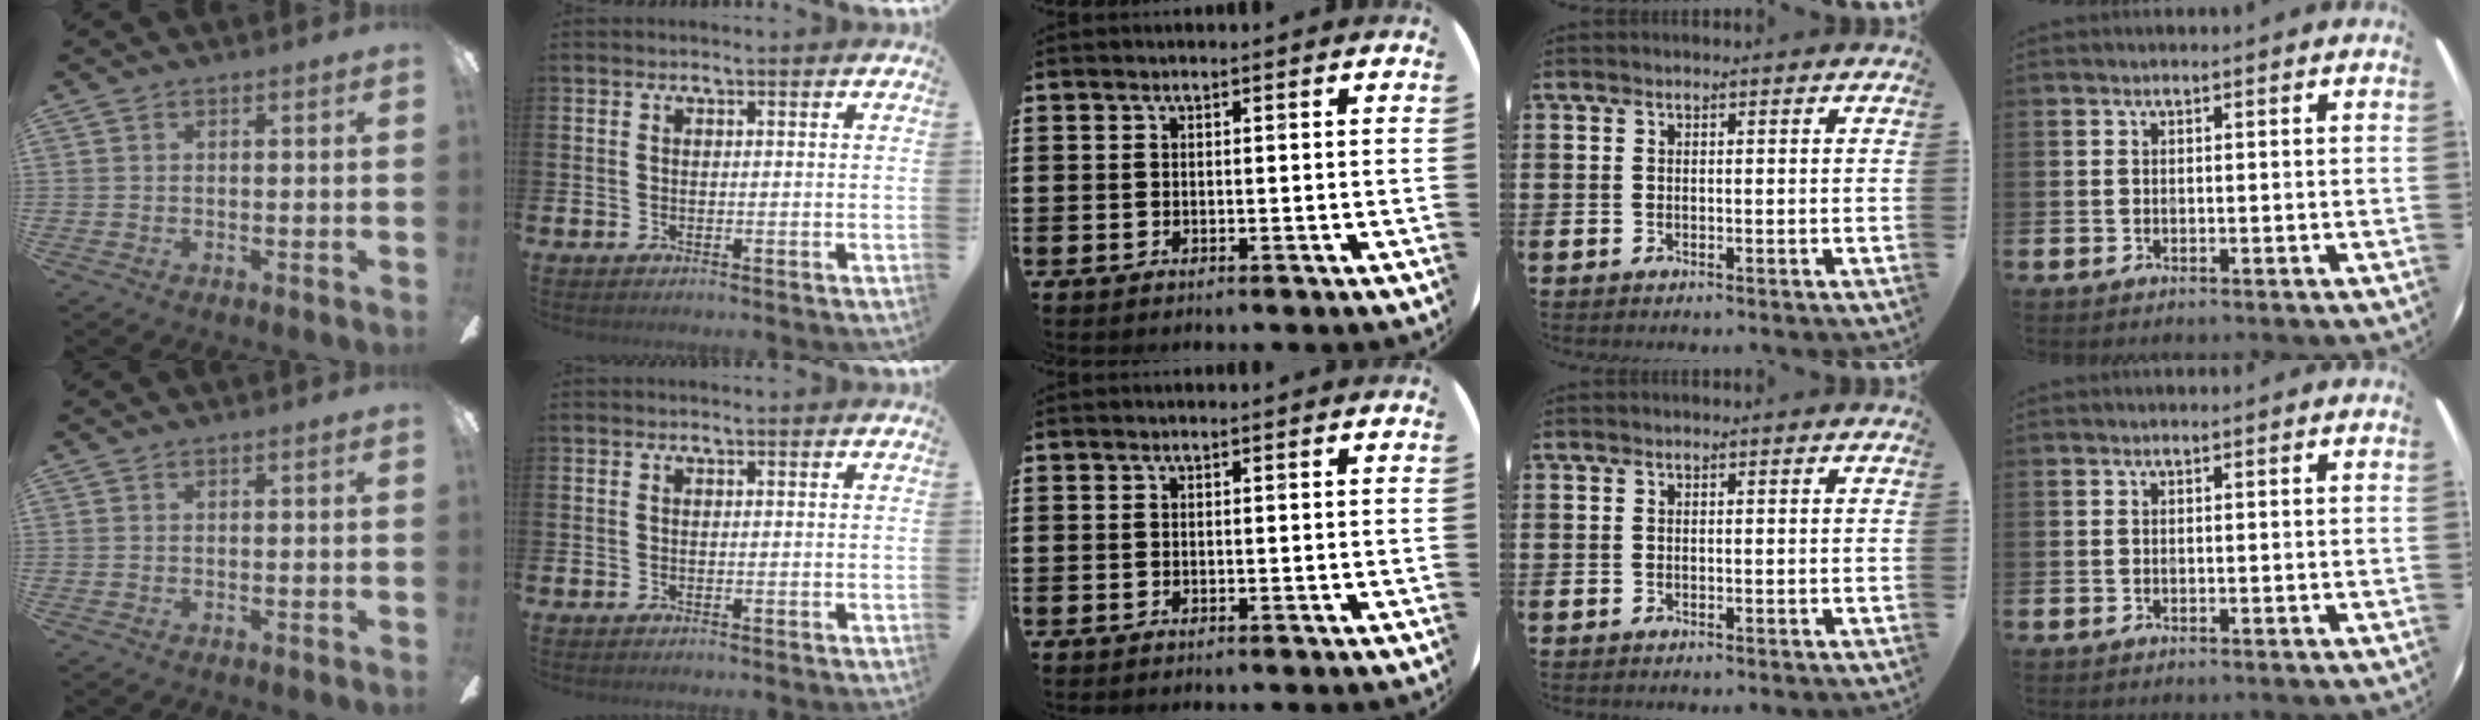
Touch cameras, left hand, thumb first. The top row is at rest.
{}